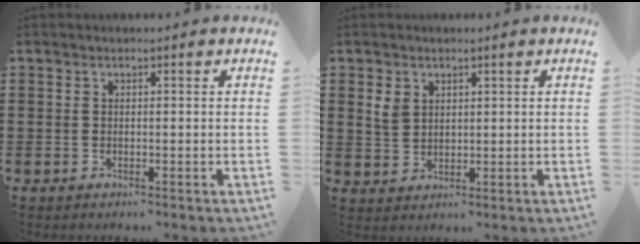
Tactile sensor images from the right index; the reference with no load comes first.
{"total": 2.9, "force": [1.5, 2.2, 1.2], "torque": [-0.030, 0.008, 0.028]}